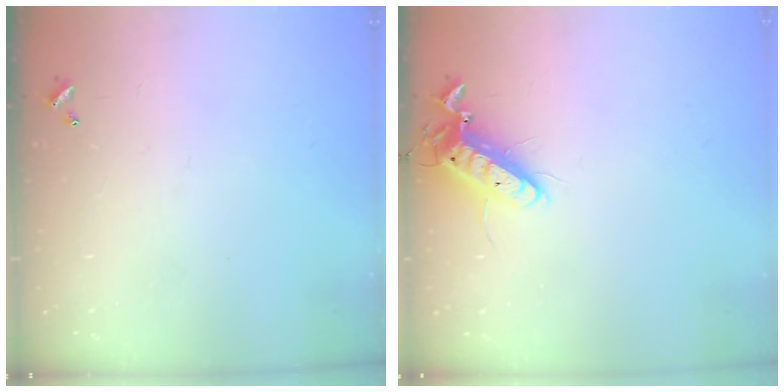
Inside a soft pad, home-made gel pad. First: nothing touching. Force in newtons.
{"total": 11.9, "press": 11.7, "slide": 2.2}